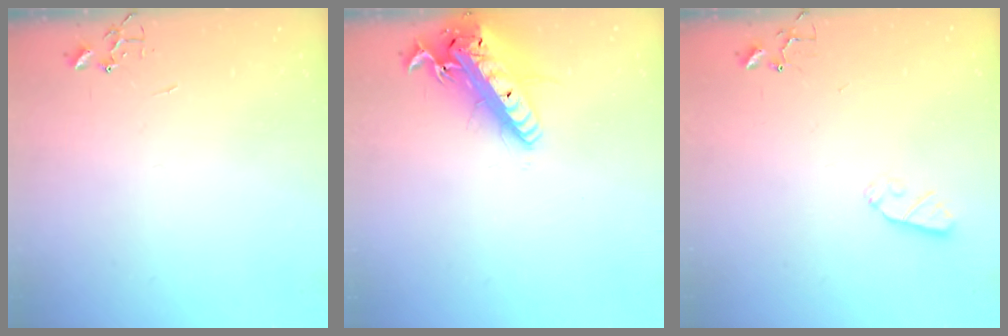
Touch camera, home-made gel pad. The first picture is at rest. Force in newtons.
{"total": 20.4, "press": 20.0, "slide": 4.2}
{"total": 6.2, "press": 6.2, "slide": 0.3}